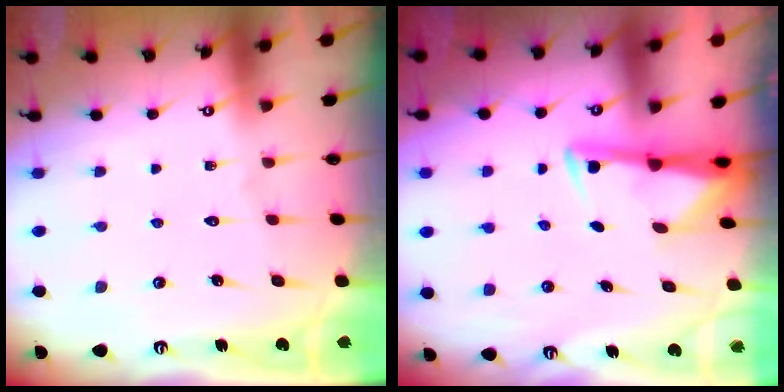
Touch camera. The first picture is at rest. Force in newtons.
{"total": 3.0, "press": 3.0, "slide": 0.5}